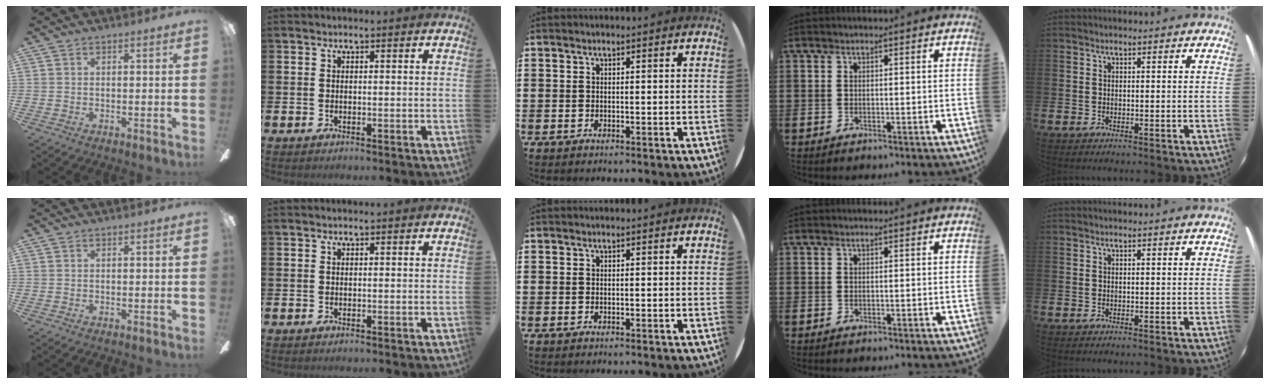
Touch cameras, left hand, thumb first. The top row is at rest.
{}